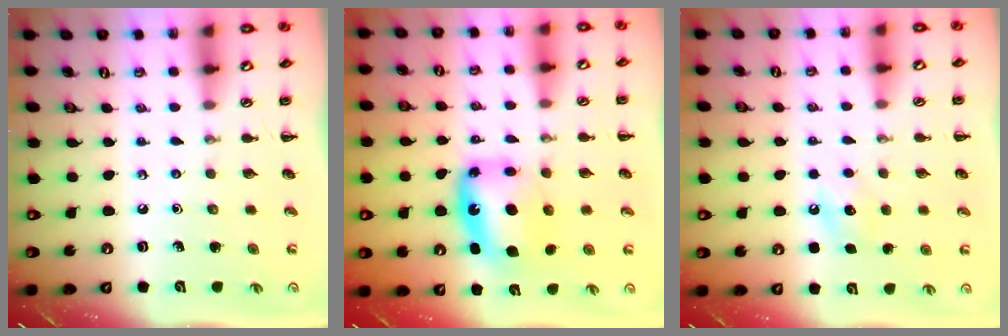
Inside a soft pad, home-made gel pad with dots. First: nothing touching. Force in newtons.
{"total": 8.8, "press": 8.5, "slide": 2.4}
{"total": 6.5, "press": 6.3, "slide": 1.6}